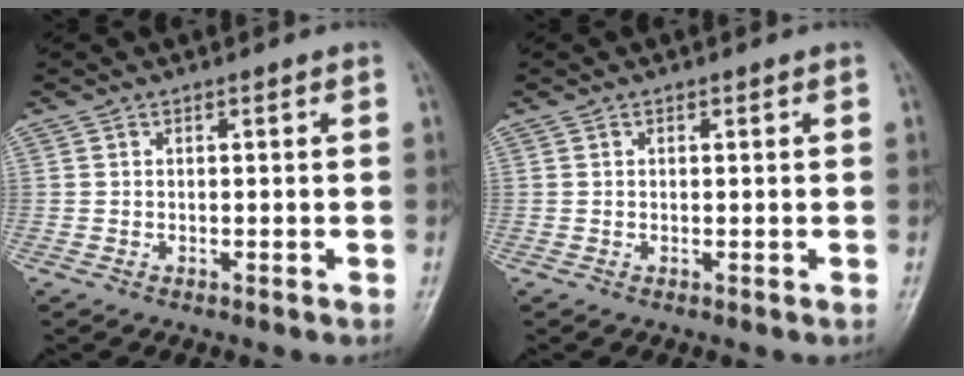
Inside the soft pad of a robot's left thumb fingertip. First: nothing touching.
{"total": 0.0}